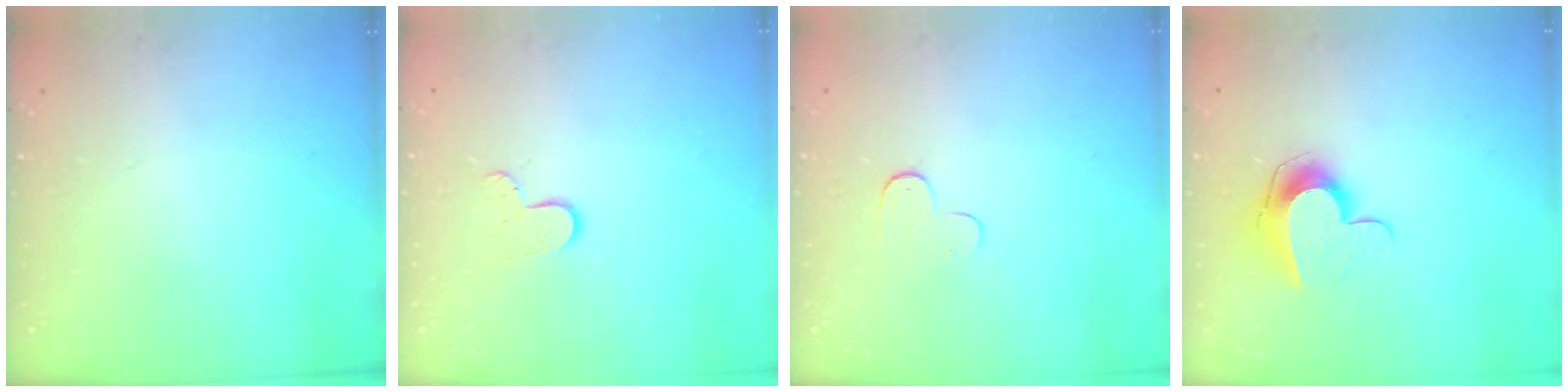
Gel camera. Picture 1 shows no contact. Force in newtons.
{"total": 5.9, "press": 5.9, "slide": 0.6}
{"total": 3.9, "press": 3.8, "slide": 0.4}
{"total": 9.9, "press": 9.9, "slide": 0.4}